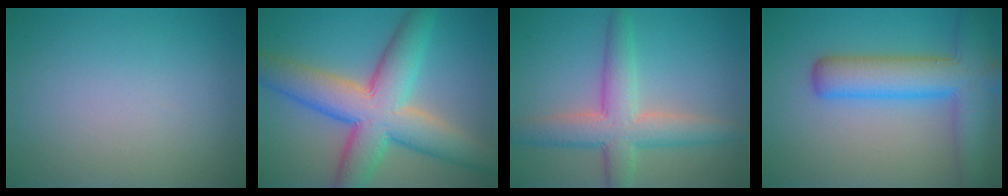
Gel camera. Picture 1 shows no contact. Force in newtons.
{"total": 10.2, "press": 10.2, "slide": 0.5}
{"total": 5.7, "press": 5.7, "slide": 0.2}
{"total": 7.7, "press": 7.7, "slide": 0.5}